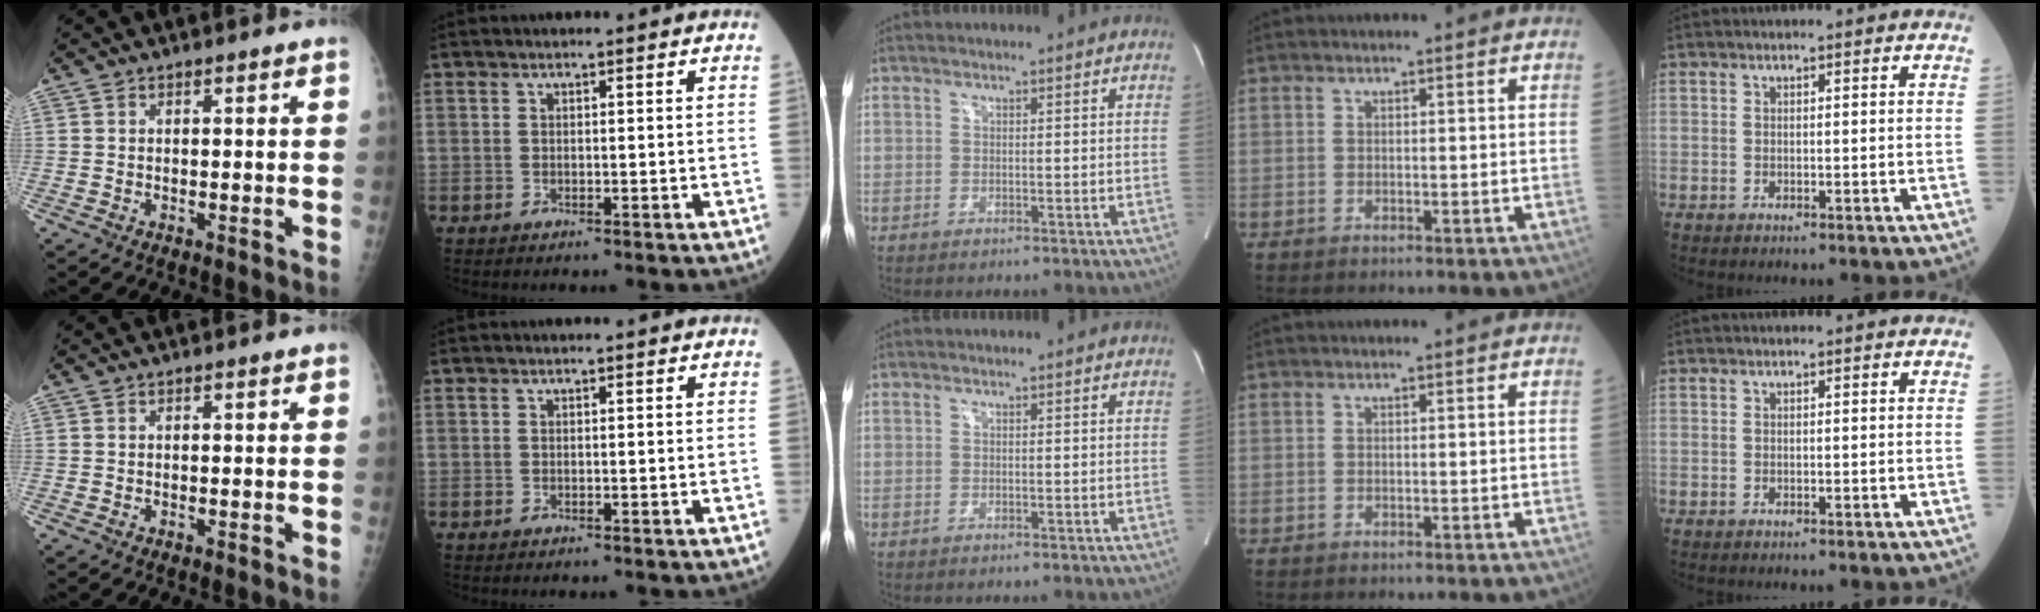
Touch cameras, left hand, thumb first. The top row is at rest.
{}